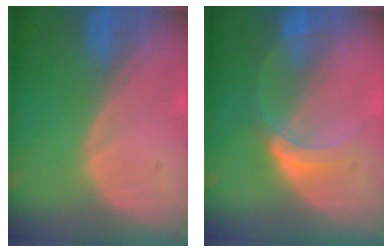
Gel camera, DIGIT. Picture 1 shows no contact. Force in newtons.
{"total": 5.1, "press": 4.8, "slide": 1.7}